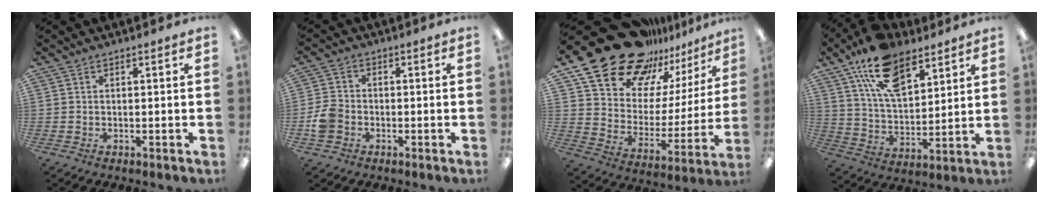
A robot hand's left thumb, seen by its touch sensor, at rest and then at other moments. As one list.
[{"total": 5.6, "force": [-1.8, 4.5, 2.9], "torque": [-0.059, 0.013, -0.032]}, {"total": 22.5, "force": [18.9, 10.7, 6.1], "torque": [-0.128, -0.138, 0.351]}, {"total": 16.7, "force": [10.6, 8.6, 9.6], "torque": [-0.177, -0.037, 0.193]}]